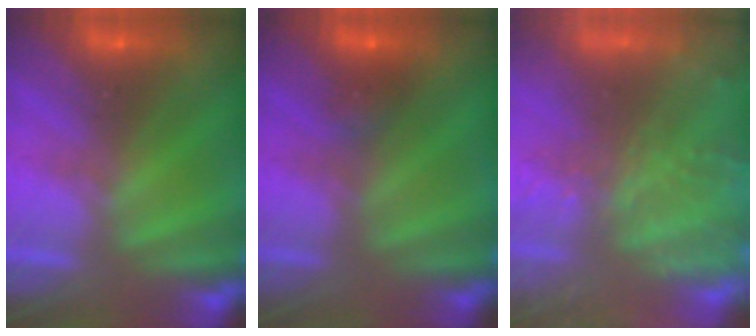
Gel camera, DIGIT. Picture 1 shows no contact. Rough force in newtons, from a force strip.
{"total": 2.2}
{"total": 7.7}